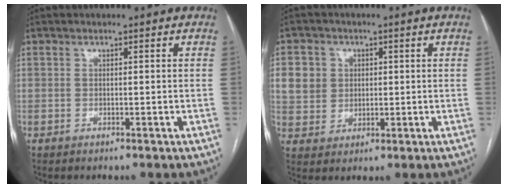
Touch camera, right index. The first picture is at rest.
{"total": 6.7, "force": [1.7, 6.3, 1.8], "torque": [-0.036, 0.019, 0.040]}